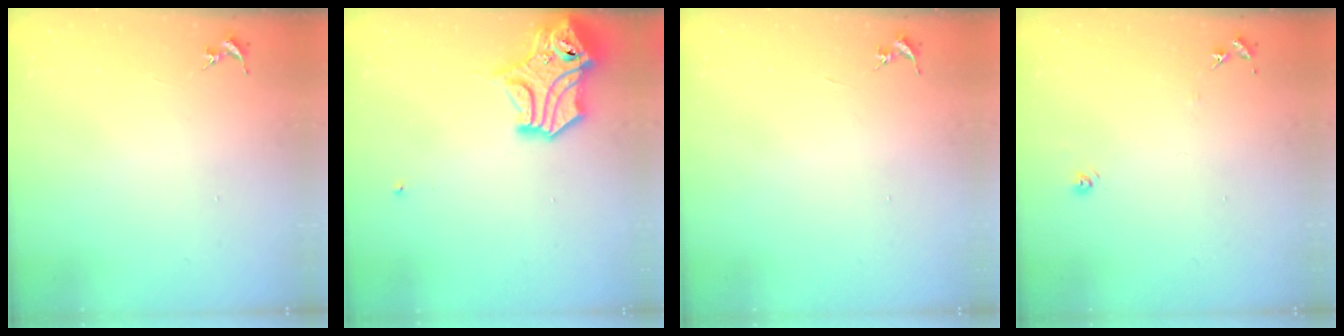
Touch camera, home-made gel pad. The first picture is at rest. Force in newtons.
{"total": 14.1, "press": 14.0, "slide": 1.9}
{"total": 0.0}
{"total": 5.9, "press": 5.9, "slide": 0.5}